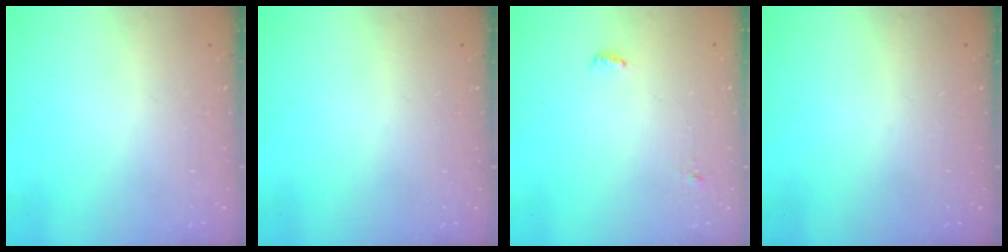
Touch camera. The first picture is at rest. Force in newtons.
{"total": 0.0}
{"total": 5.0, "press": 4.1, "slide": 2.8}
{"total": 0.0}